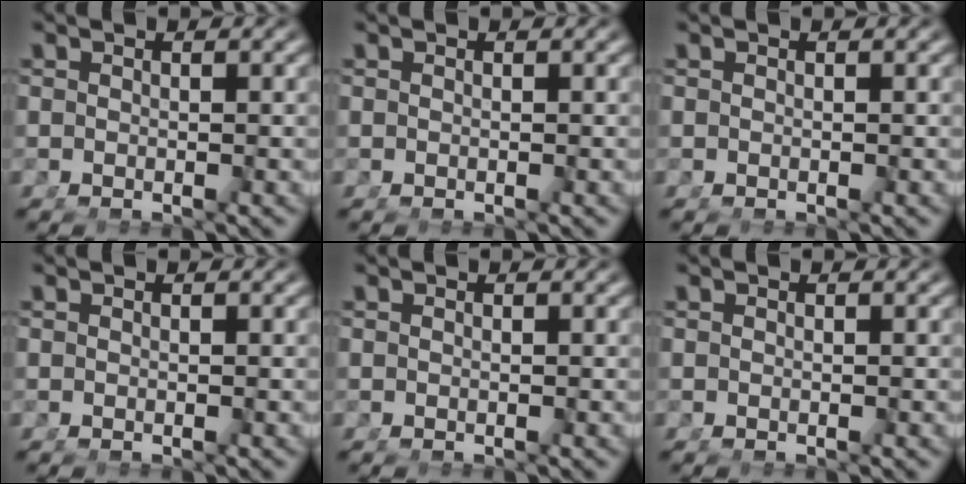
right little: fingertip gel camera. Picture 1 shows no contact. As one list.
[{"total": 0.0}, {"total": 0.0}, {"total": 0.0}, {"total": 0.0}, {"total": 0.0}]